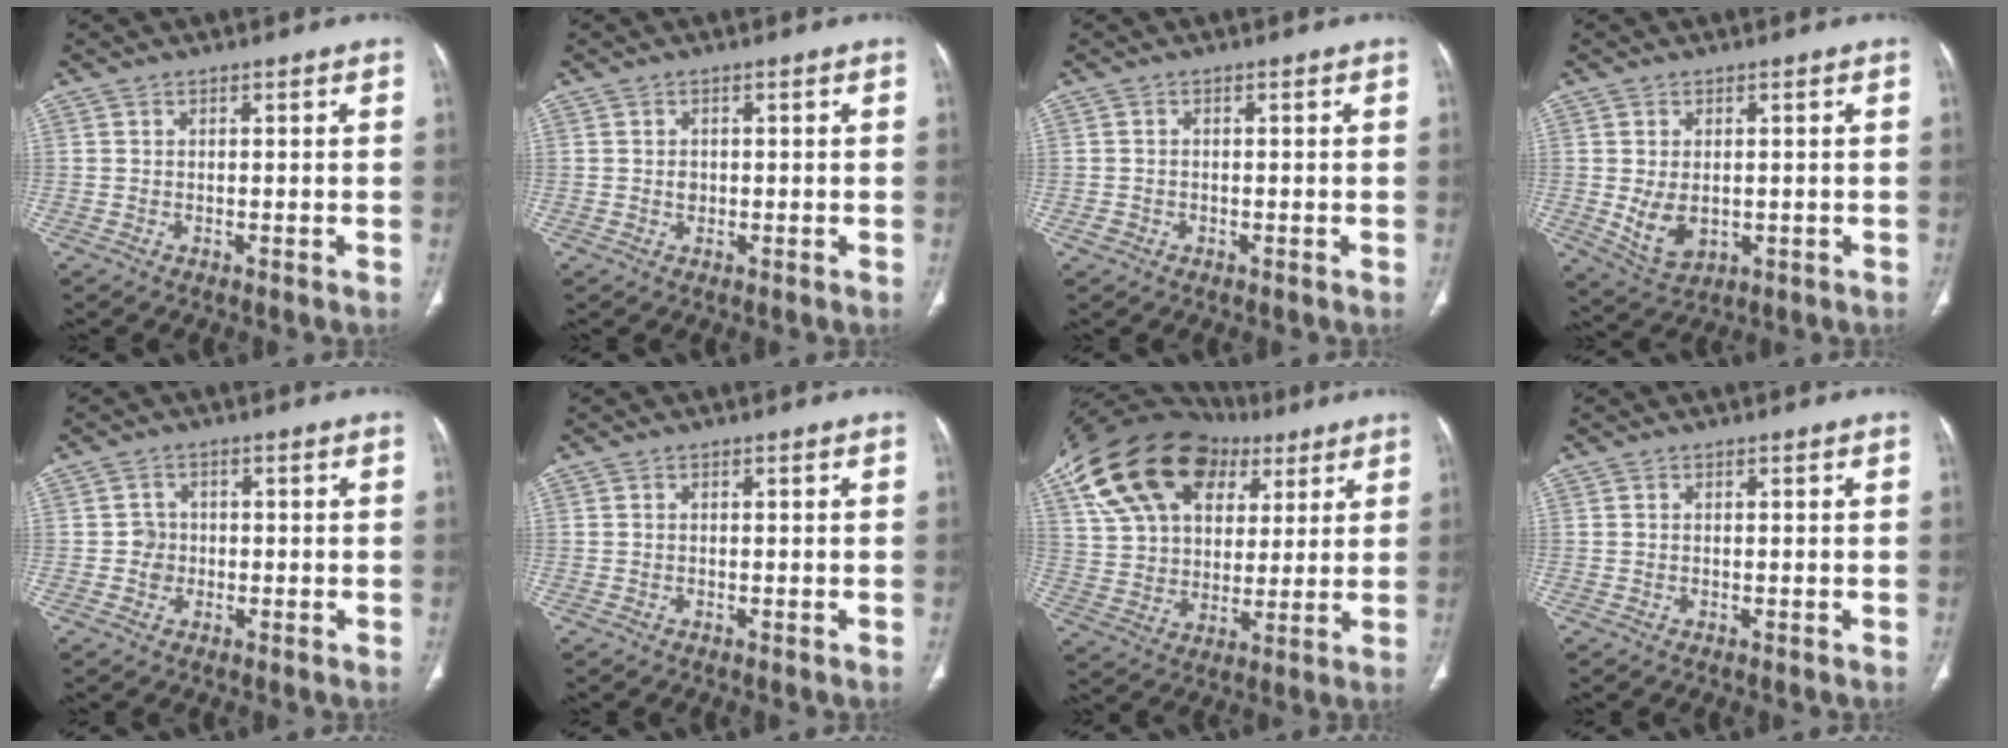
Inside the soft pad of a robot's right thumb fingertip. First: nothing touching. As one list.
[{"total": 1.2, "force": [0.0, 1.0, 0.6], "torque": [-0.008, 0.002, 0.001]}, {"total": 1.3, "force": [-0.5, 1.1, 0.4], "torque": [-0.009, 0.005, -0.009]}, {"total": 6.5, "force": [-0.4, 4.3, 4.9], "torque": [-0.082, -0.010, 0.010]}, {"total": 2.7, "force": [-0.4, 2.6, 0.7], "torque": [0.004, 0.009, -0.010]}, {"total": 0.0}, {"total": 24.3, "force": [12.8, 15.5, 13.8], "torque": [-0.242, 0.016, 0.233]}, {"total": 0.0}]